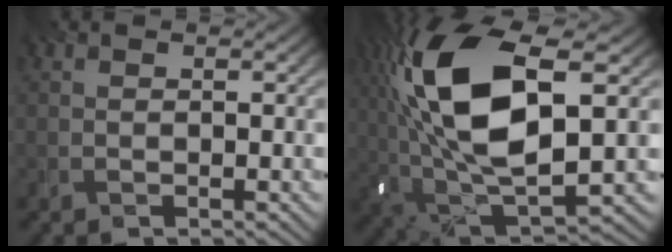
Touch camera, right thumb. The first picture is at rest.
{"total": 17.3, "force": [3.9, 7.3, 15.2], "torque": [-0.327, 0.024, 0.062]}